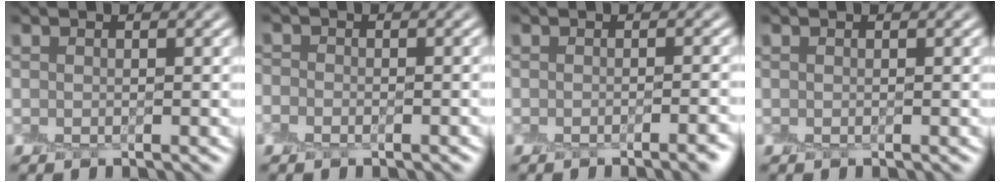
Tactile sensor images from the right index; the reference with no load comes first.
{"total": 1.3, "force": [-1.0, 0.8, 0.2], "torque": [0.002, 0.003, -0.024]}
{"total": 2.8, "force": [-2.0, 0.4, 1.9], "torque": [-0.016, -0.001, -0.023]}
{"total": 0.0}